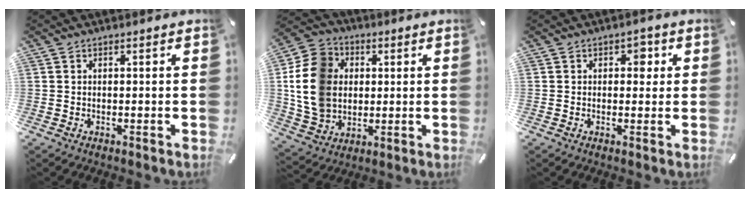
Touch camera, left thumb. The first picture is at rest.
{"total": 14.7, "force": [1.0, 12.5, 7.6], "torque": [-0.180, 0.012, 0.017]}
{"total": 2.8, "force": [0.7, 2.0, 1.8], "torque": [0.001, -0.006, -0.001]}